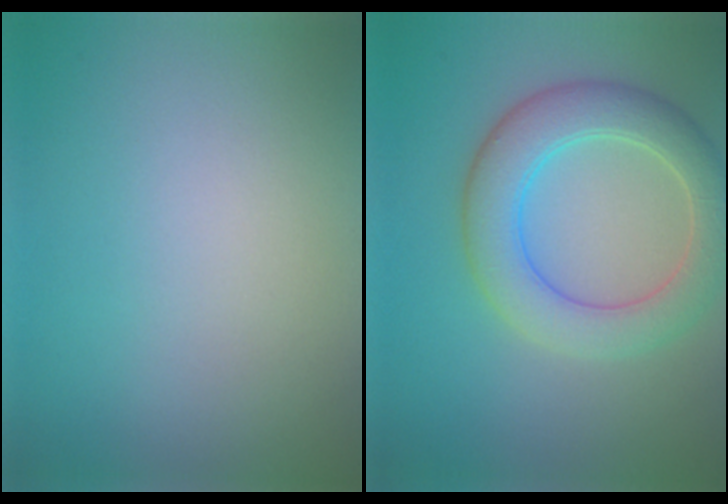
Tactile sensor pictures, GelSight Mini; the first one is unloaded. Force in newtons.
{"total": 5.7, "press": 5.7, "slide": 0.5}